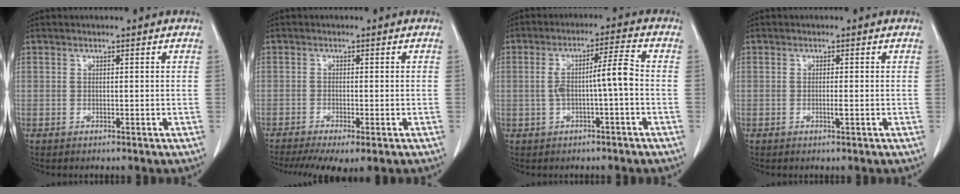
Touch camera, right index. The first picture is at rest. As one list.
[{"total": 7.9, "force": [-5.6, 1.6, 5.4], "torque": [-0.083, -0.014, -0.089]}, {"total": 6.1, "force": [-0.7, 0.3, 6.0], "torque": [-0.106, 0.025, -0.006]}, {"total": 0.9, "force": [-0.2, 0.0, 0.9], "torque": [-0.016, 0.000, 0.000]}]